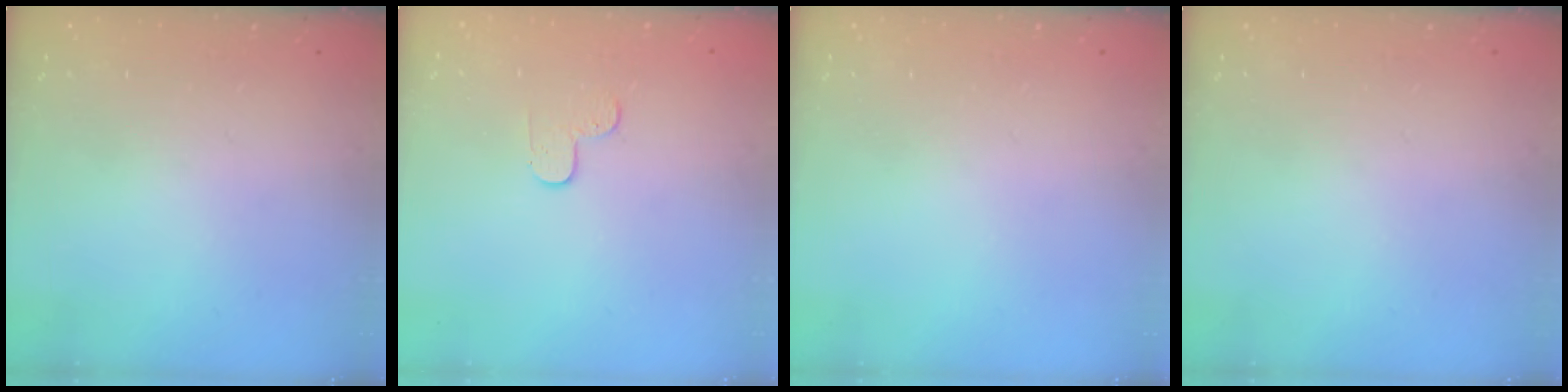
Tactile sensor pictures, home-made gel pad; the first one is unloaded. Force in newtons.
{"total": 3.6, "press": 3.6, "slide": 0.4}
{"total": 0.0}
{"total": 0.0}